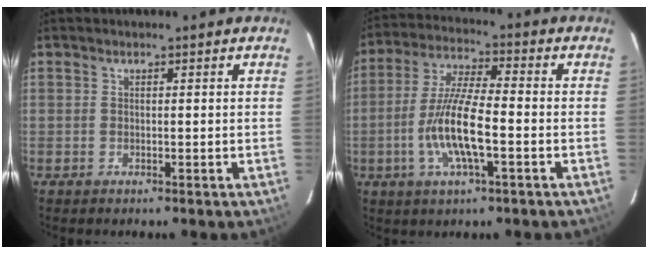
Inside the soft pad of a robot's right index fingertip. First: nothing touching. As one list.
[{"total": 11.6, "force": [-3.4, 2.4, 10.9], "torque": [-0.223, -0.003, -0.065]}]